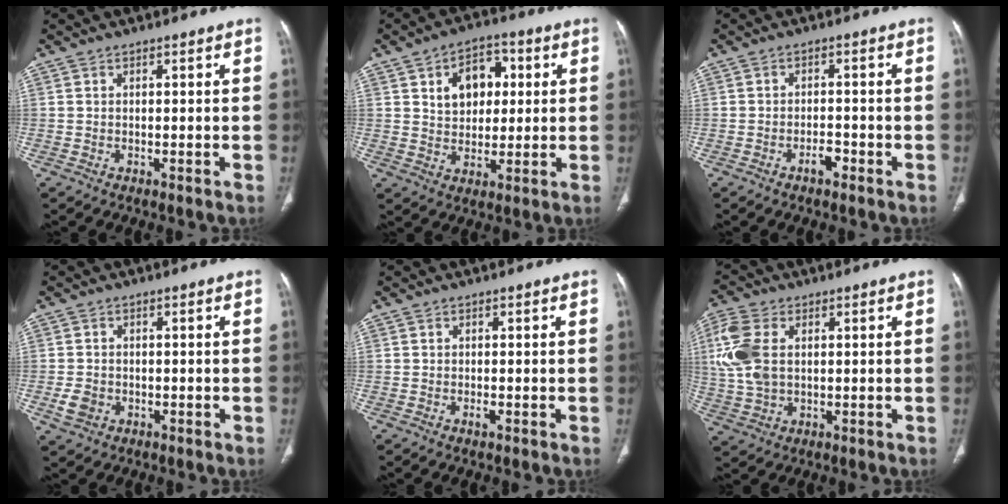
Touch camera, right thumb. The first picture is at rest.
{"total": 10.1, "force": [2.9, 7.2, 6.5], "torque": [-0.062, 0.000, 0.047]}
{"total": 2.4, "force": [-1.5, 1.1, 1.4], "torque": [-0.023, 0.012, -0.026]}
{"total": 3.5, "force": [-0.9, 2.9, 1.8], "torque": [-0.029, 0.002, -0.012]}
{"total": 0.8, "force": [-0.3, 0.4, 0.6], "torque": [-0.013, 0.000, -0.005]}
{"total": 10.8, "force": [1.9, 6.9, 8.0], "torque": [-0.196, 0.007, 0.039]}